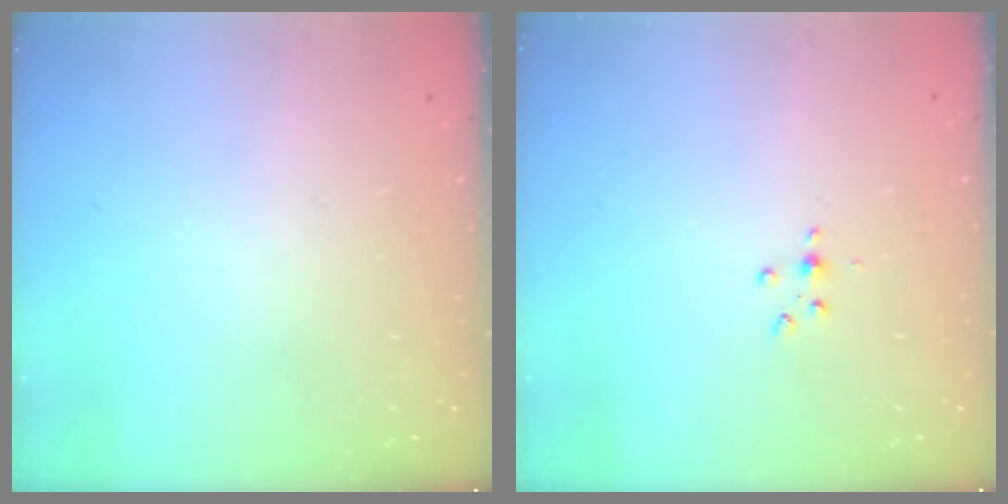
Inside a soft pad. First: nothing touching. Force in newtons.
{"total": 3.0, "press": 2.9, "slide": 0.4}